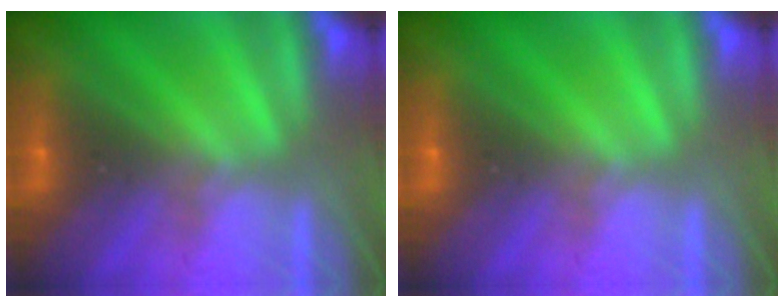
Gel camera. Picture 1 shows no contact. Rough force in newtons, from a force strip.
{"total": 0.0}